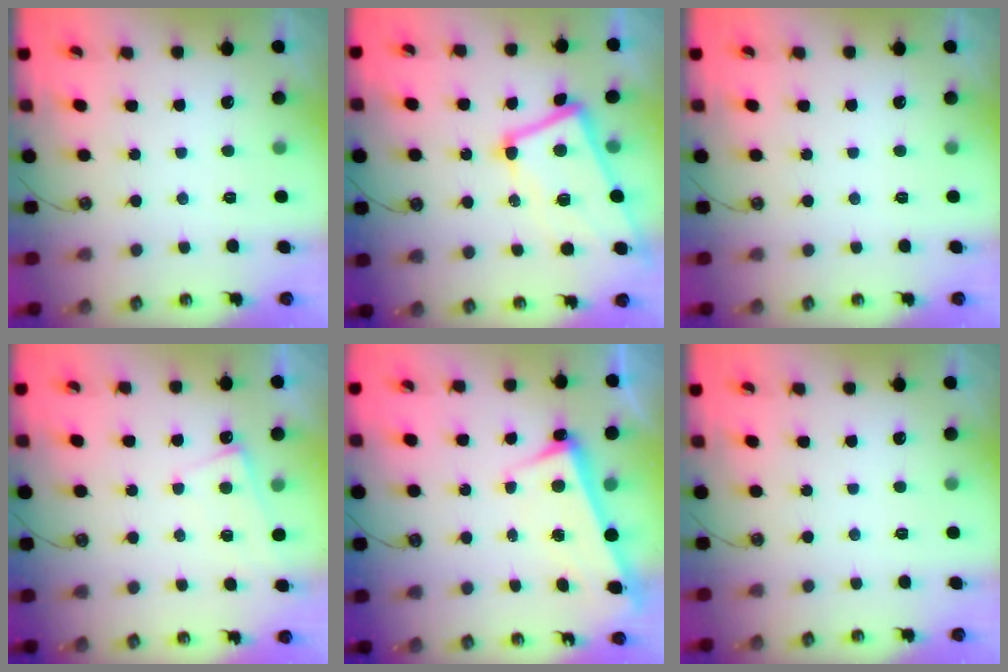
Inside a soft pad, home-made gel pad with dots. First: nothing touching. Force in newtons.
{"total": 5.5, "press": 5.2, "slide": 1.5}
{"total": 0.0}
{"total": 1.5, "press": 1.5, "slide": 0.3}
{"total": 3.5, "press": 3.4, "slide": 0.9}
{"total": 0.0}